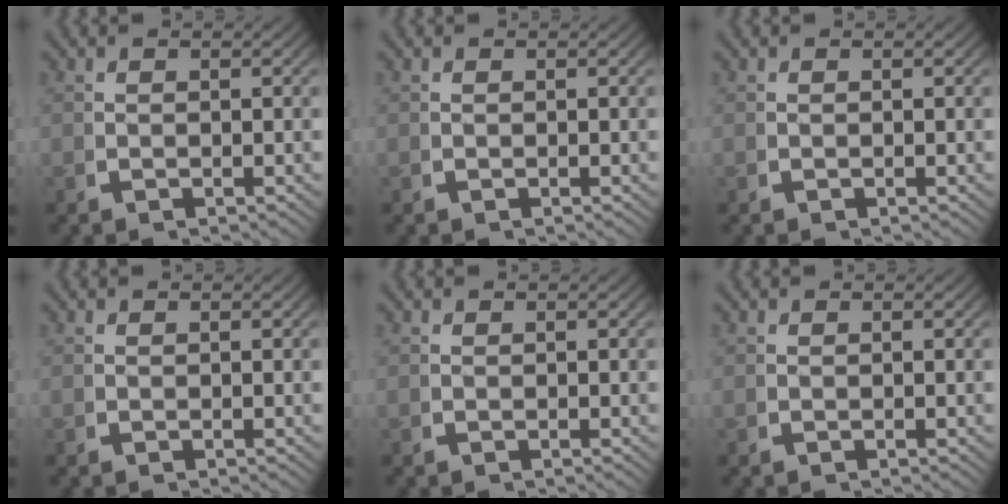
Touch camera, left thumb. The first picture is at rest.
{"total": 0.0}
{"total": 0.0}
{"total": 0.0}
{"total": 0.0}
{"total": 0.0}